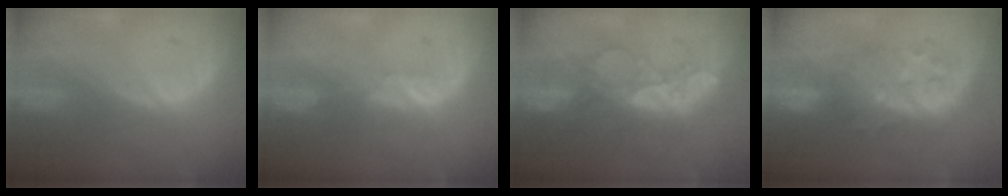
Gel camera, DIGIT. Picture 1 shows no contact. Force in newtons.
{"total": 2.3, "press": 2.1, "slide": 0.8}
{"total": 6.8, "press": 6.6, "slide": 1.6}
{"total": 8.4, "press": 7.9, "slide": 2.7}